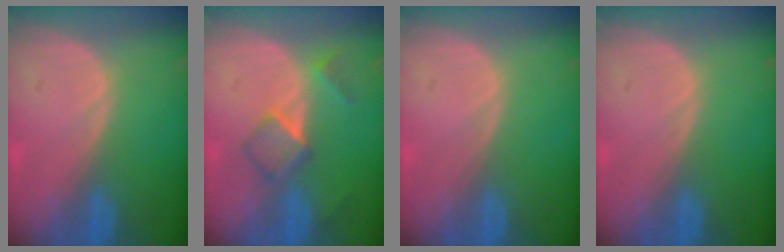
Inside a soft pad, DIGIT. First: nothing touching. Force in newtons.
{"total": 5.3, "press": 4.7, "slide": 2.4}
{"total": 0.0}
{"total": 0.0}